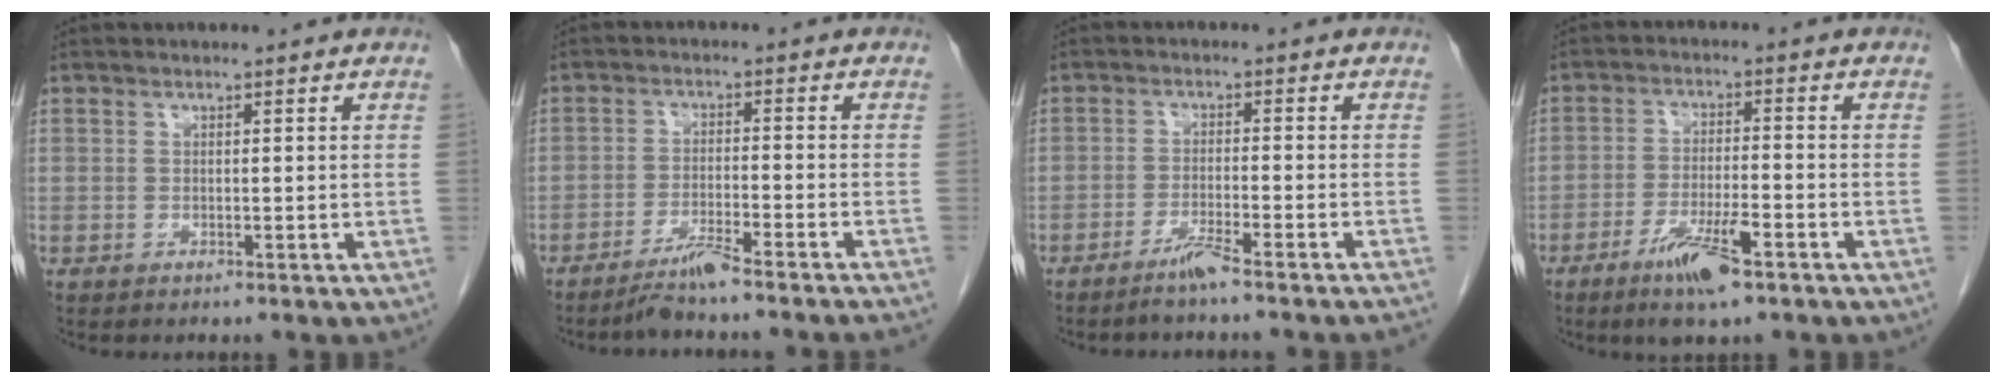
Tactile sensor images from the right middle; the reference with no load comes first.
{"total": 6.1, "force": [-5.1, -1.6, 3.0], "torque": [-0.044, -0.020, -0.088]}
{"total": 4.6, "force": [-3.7, -1.1, 2.6], "torque": [-0.045, -0.008, -0.065]}
{"total": 7.5, "force": [-4.6, 0.9, 5.9], "torque": [-0.116, -0.014, -0.080]}